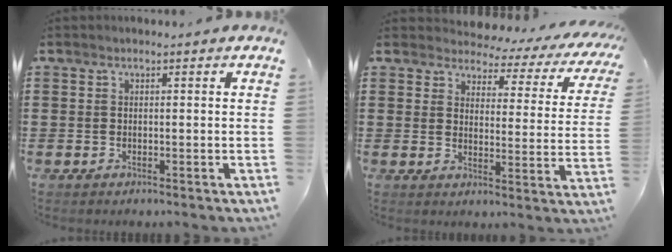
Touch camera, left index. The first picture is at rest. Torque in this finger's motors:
{"motor_torque": [1.10, -1.04, 0.24, 0.02]}